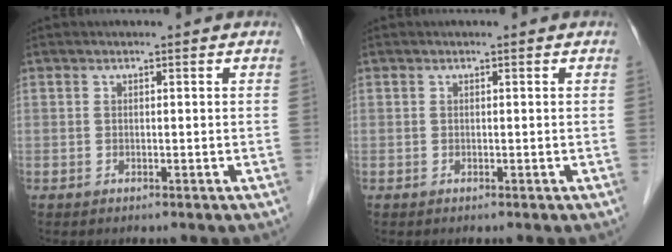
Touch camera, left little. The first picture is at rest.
{"total": 0.0}